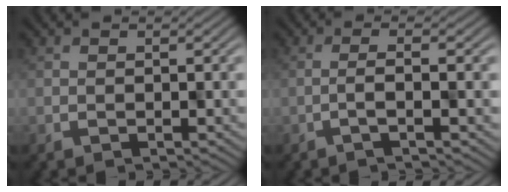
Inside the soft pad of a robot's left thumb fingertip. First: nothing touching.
{"total": 2.0, "force": [-0.3, 0.0, 2.0], "torque": [-0.020, 0.014, -0.025]}